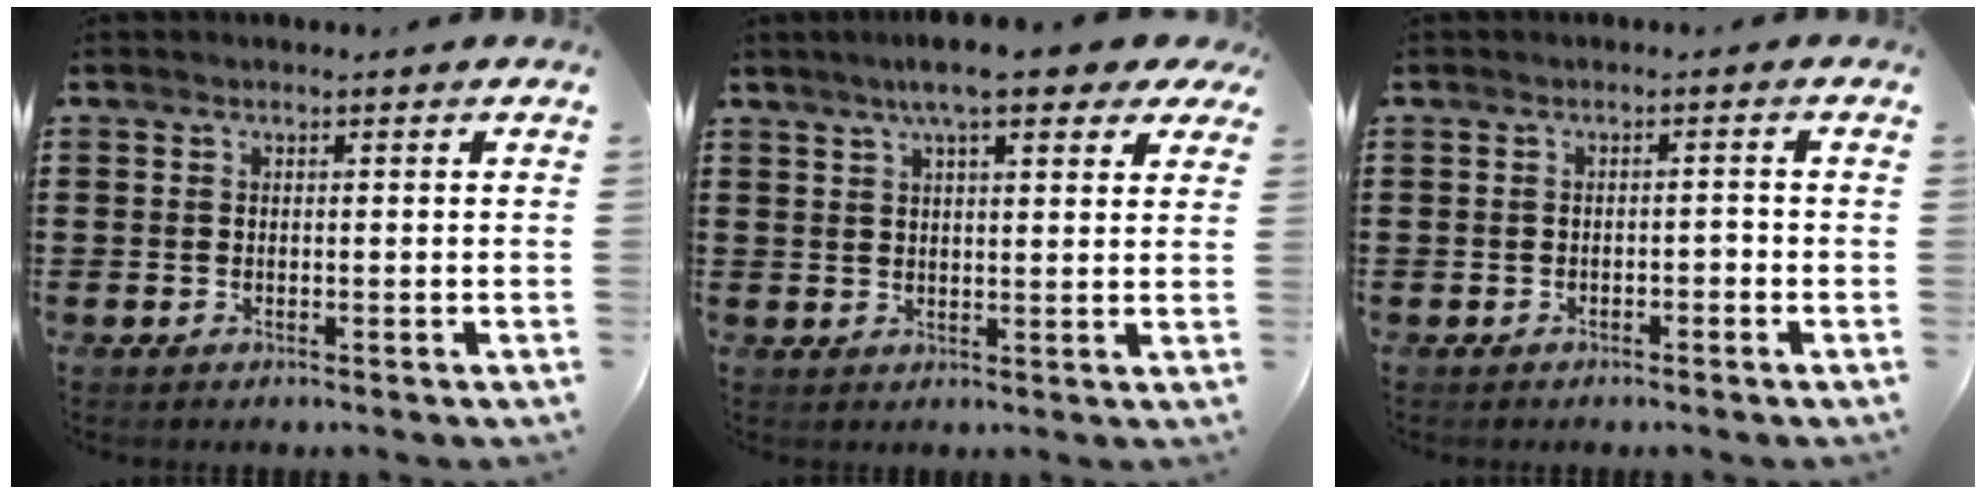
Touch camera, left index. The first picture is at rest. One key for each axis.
{"total": 7.3, "fx": 5.3, "fy": 1.2, "fz": 4.9, "tx": -0.093, "ty": -0.004, "tz": 0.091}
{"total": 1.2, "fx": -1.0, "fy": 0.4, "fz": 0.3, "tx": -0.014, "ty": -0.001, "tz": -0.023}